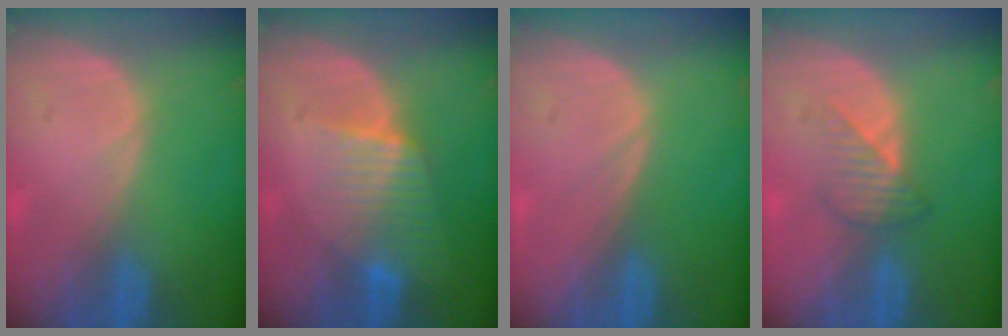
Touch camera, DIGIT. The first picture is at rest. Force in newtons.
{"total": 6.5, "press": 5.8, "slide": 3.0}
{"total": 0.0}
{"total": 3.5, "press": 3.2, "slide": 1.5}